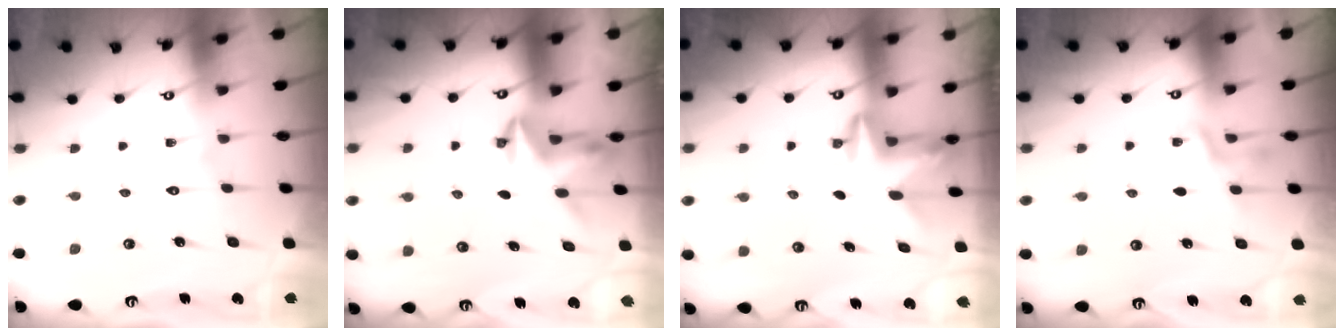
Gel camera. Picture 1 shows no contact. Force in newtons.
{"total": 3.9, "press": 3.9, "slide": 0.3}
{"total": 2.6, "press": 2.6, "slide": 0.2}
{"total": 3.9, "press": 3.7, "slide": 1.3}